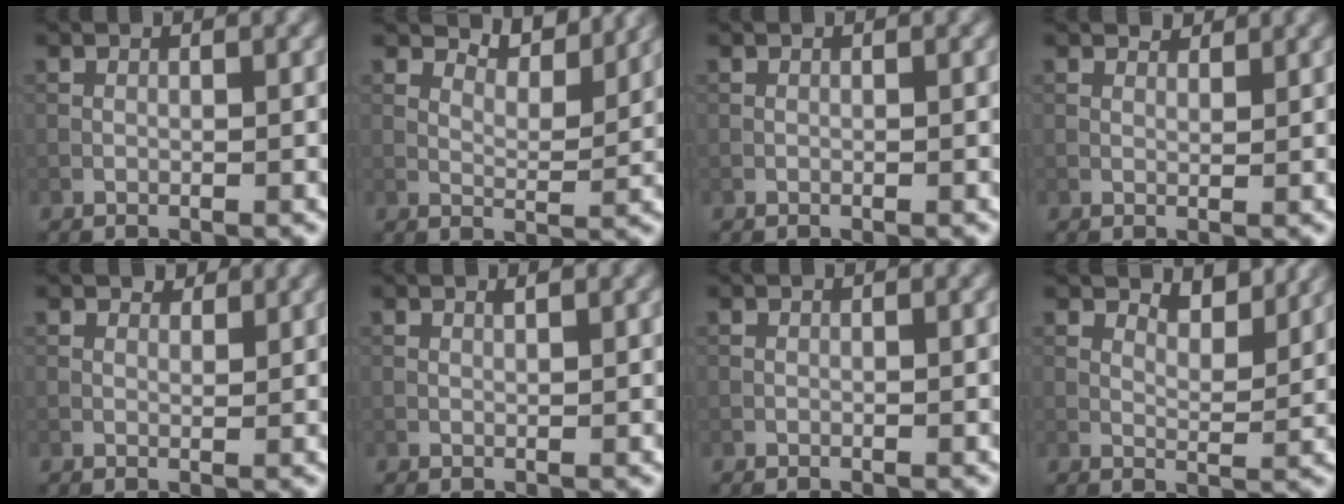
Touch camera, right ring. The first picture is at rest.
{"total": 4.5, "force": [4.1, 0.8, 1.6], "torque": [-0.040, -0.005, 0.058]}
{"total": 0.0}
{"total": 1.4, "force": [1.3, 0.5, 0.4], "torque": [-0.013, -0.003, 0.019]}
{"total": 1.7, "force": [1.4, 0.7, 0.5], "torque": [-0.013, -0.002, 0.017]}
{"total": 0.5, "force": [0.4, 0.0, 0.3], "torque": [-0.008, -0.002, 0.007]}
{"total": 0.0}
{"total": 3.3, "force": [2.8, 0.9, 1.5], "torque": [-0.031, -0.011, 0.038]}